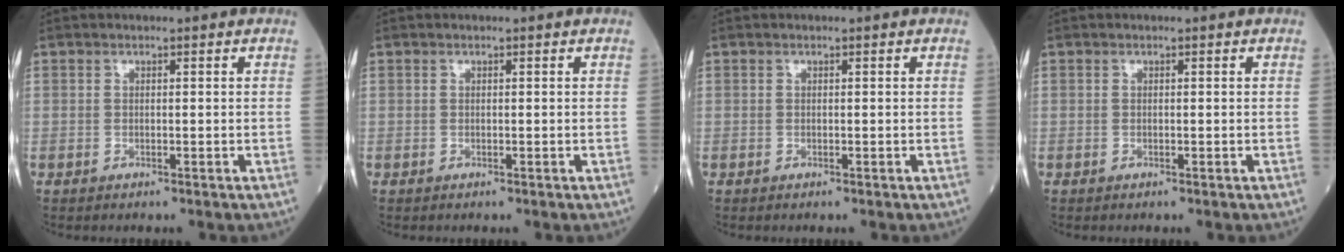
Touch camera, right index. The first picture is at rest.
{"total": 0.0}
{"total": 0.0}
{"total": 0.0}